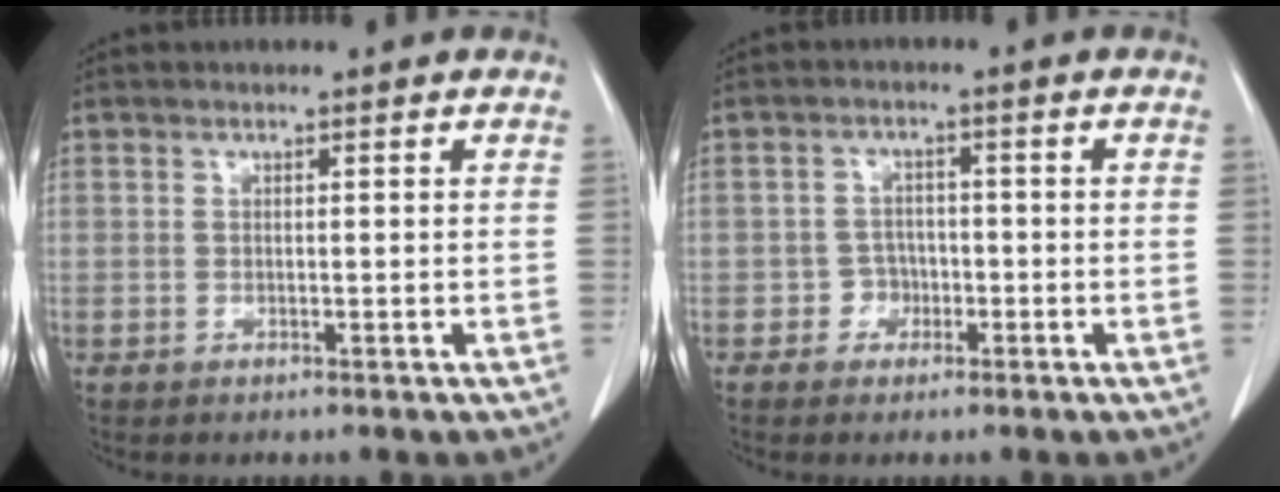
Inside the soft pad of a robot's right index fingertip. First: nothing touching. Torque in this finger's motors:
{"motor_torque": [0.22, -0.16, 0.00, -0.01]}